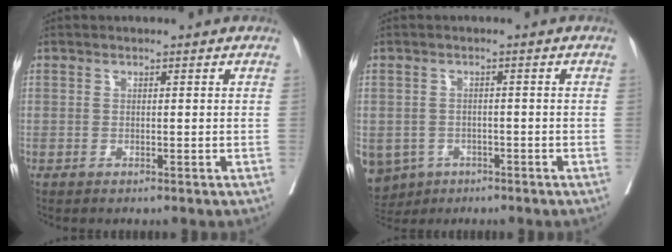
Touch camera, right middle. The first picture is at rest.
{"total": 9.2, "force": [-4.9, 7.4, 2.6], "torque": [-0.074, -0.004, -0.066]}